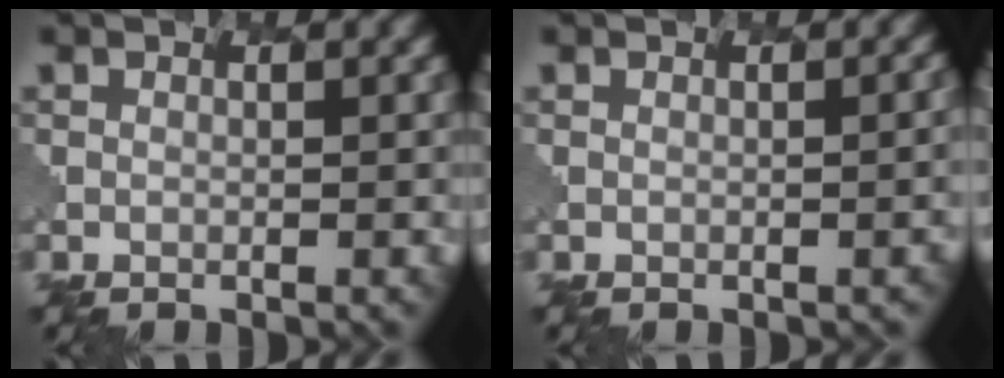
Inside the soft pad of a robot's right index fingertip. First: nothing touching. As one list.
[{"total": 1.9, "force": [-0.2, 0.9, 1.6], "torque": [0.002, 0.012, -0.001]}]